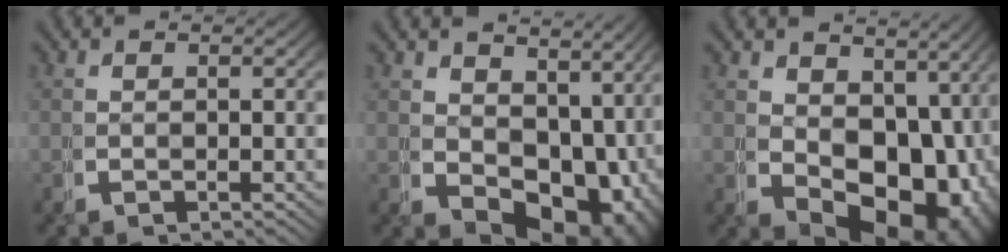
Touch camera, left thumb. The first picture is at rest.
{"total": 9.9, "force": [-0.8, 6.8, 7.2], "torque": [-0.108, -0.046, 0.012]}
{"total": 11.7, "force": [-0.8, 8.1, 8.4], "torque": [-0.126, -0.053, 0.013]}